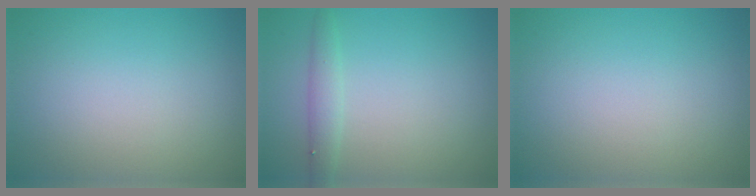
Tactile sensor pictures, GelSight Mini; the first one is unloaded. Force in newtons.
{"total": 1.6, "press": 1.6, "slide": 0.0}
{"total": 0.0}